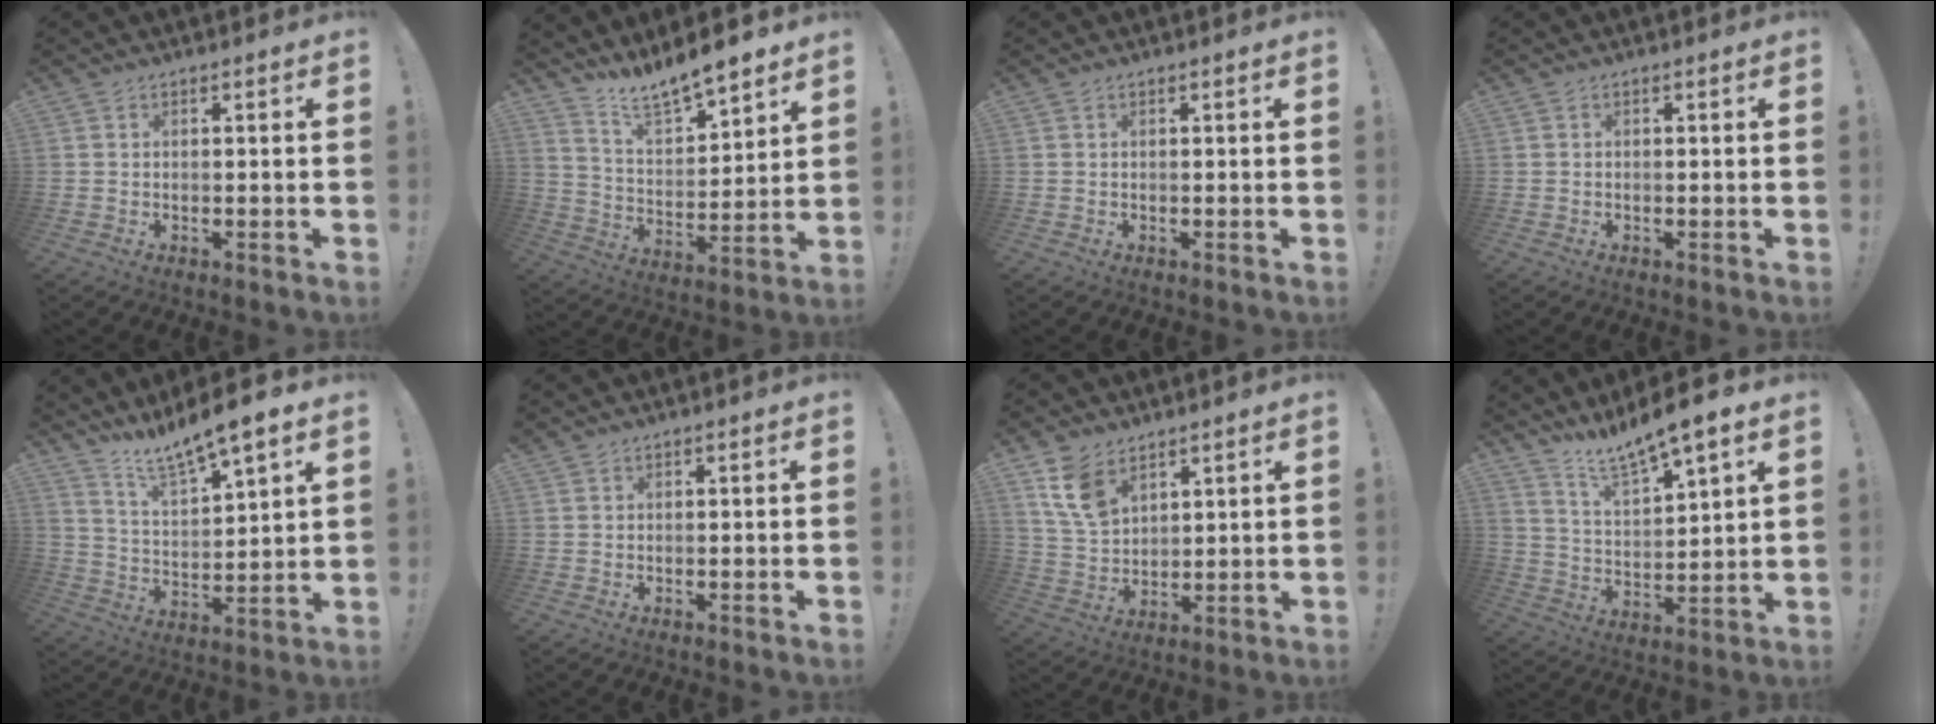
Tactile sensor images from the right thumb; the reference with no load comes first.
{"total": 10.7, "force": [10.2, 1.6, 2.6], "torque": [-0.061, -0.091, 0.187]}
{"total": 0.0}
{"total": 0.0}
{"total": 10.2, "force": [9.2, 0.7, 4.3], "torque": [-0.094, -0.073, 0.159]}
{"total": 0.5, "force": [0.5, 0.2, 0.1], "torque": [0.001, -0.002, 0.009]}
{"total": 10.4, "force": [6.4, 6.3, 5.2], "torque": [-0.094, -0.025, 0.127]}
{"total": 10.3, "force": [9.3, 1.0, 4.4], "torque": [-0.096, -0.071, 0.162]}